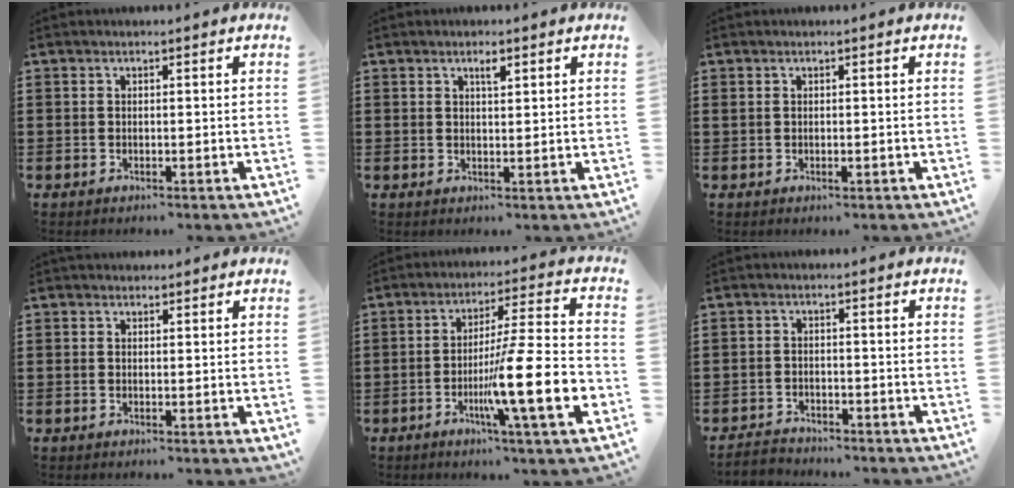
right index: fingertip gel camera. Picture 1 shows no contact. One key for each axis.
{"total": 1.7, "fx": 0.9, "fy": 0.4, "fz": 1.4, "tx": -0.021, "ty": 0.000, "tz": 0.013}
{"total": 0.5, "fx": 0.0, "fy": 0.1, "fz": 0.5, "tx": -0.011, "ty": -0.002, "tz": 0.001}
{"total": 0.9, "fx": 0.7, "fy": 0.5, "fz": 0.0, "tx": -0.001, "ty": 0.002, "tz": 0.014}
{"total": 15.2, "fx": -5.1, "fy": 1.6, "fz": 14.2, "tx": -0.235, "ty": -0.008, "tz": -0.086}
{"total": 2.3, "fx": -2.3, "fy": 0.4, "fz": -0.2, "tx": -0.005, "ty": -0.001, "tz": -0.051}